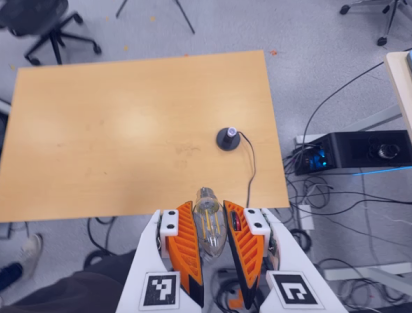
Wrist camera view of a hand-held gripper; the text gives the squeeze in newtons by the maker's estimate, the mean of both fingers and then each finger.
{"total": 12.8, "left": 14.2, "right": 11.4}